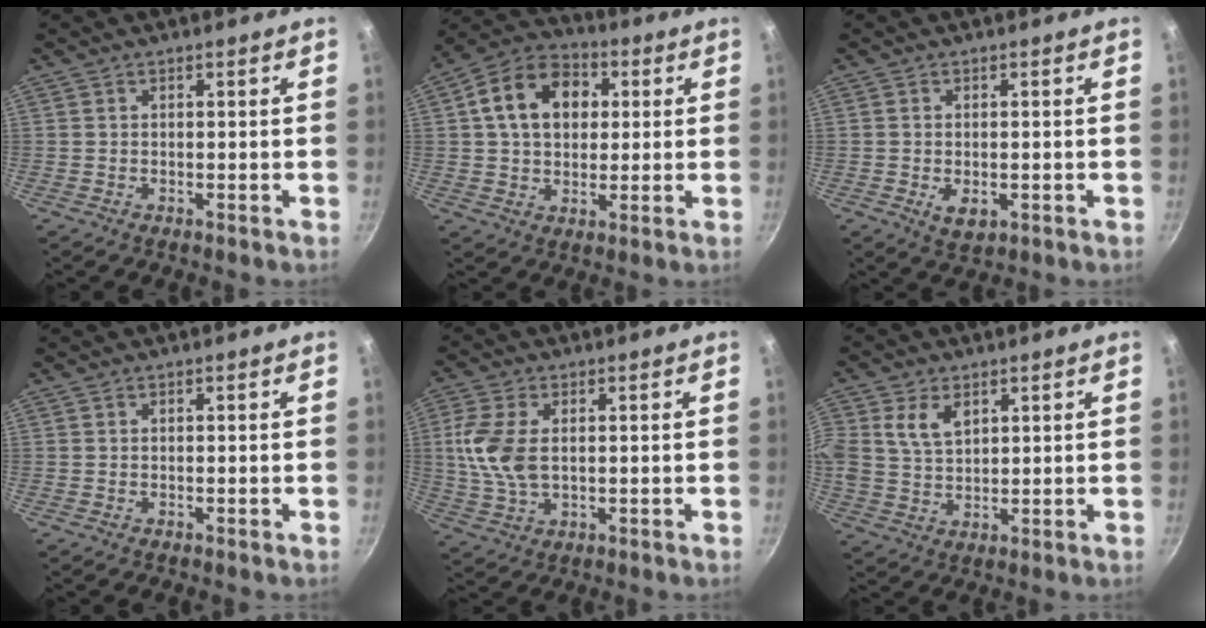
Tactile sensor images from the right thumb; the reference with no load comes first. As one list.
[{"total": 14.4, "force": [3.2, 10.6, 9.2], "torque": [-0.131, 0.020, 0.038]}, {"total": 4.0, "force": [-0.9, 2.4, 3.0], "torque": [-0.046, -0.009, -0.010]}, {"total": 0.0}, {"total": 9.6, "force": [1.0, 5.6, 7.8], "torque": [-0.165, -0.001, 0.020]}, {"total": 7.5, "force": [2.9, 5.1, 4.8], "torque": [-0.087, -0.007, 0.055]}]